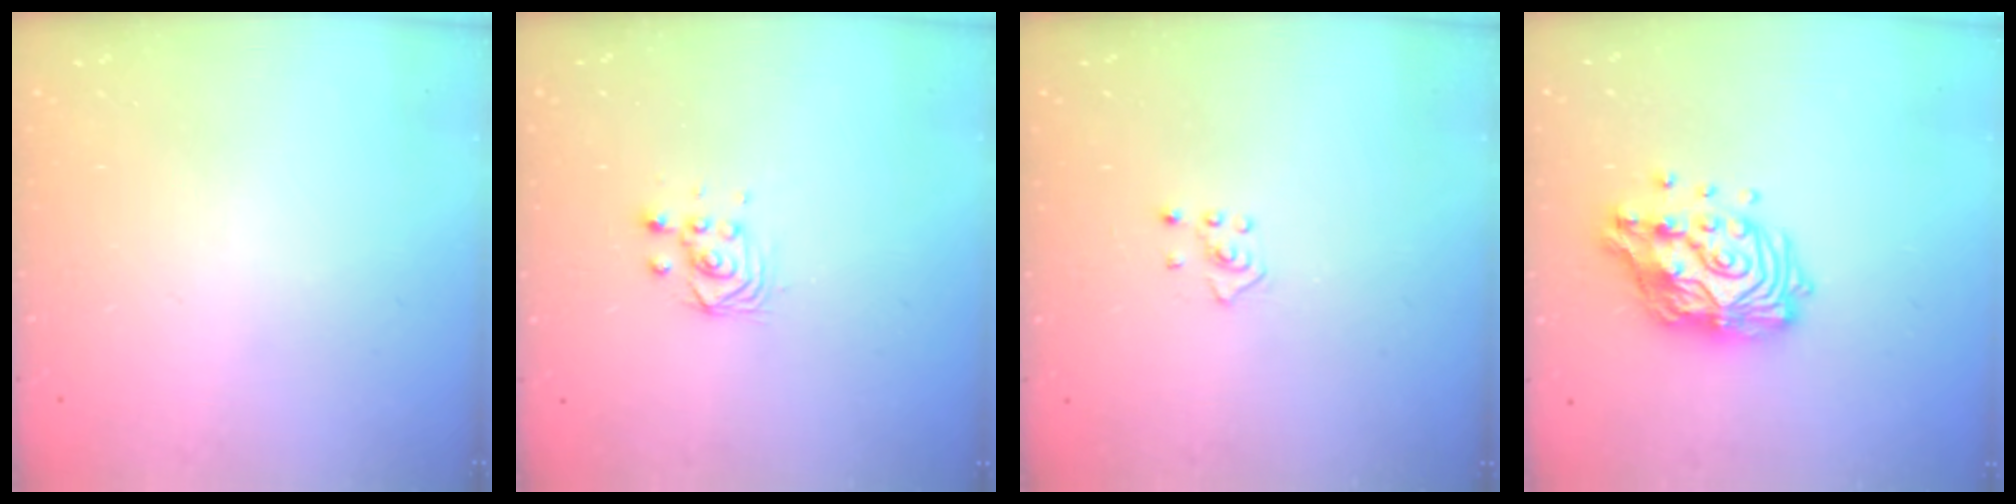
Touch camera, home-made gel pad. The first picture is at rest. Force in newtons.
{"total": 3.0, "press": 3.0, "slide": 0.1}
{"total": 2.4, "press": 2.4, "slide": 0.5}
{"total": 15.3, "press": 15.2, "slide": 1.2}